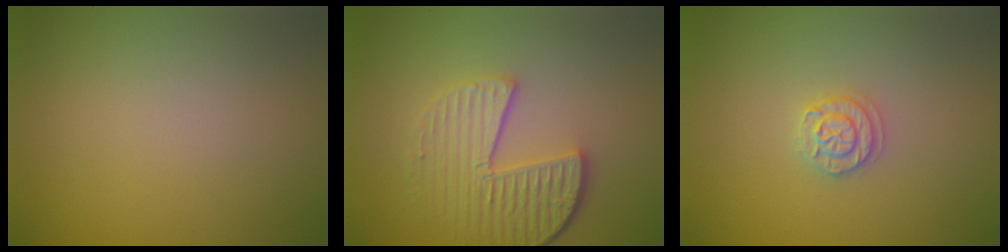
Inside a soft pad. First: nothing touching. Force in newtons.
{"total": 5.5, "press": 4.1, "slide": 3.6}
{"total": 1.7, "press": 1.7, "slide": 0.2}